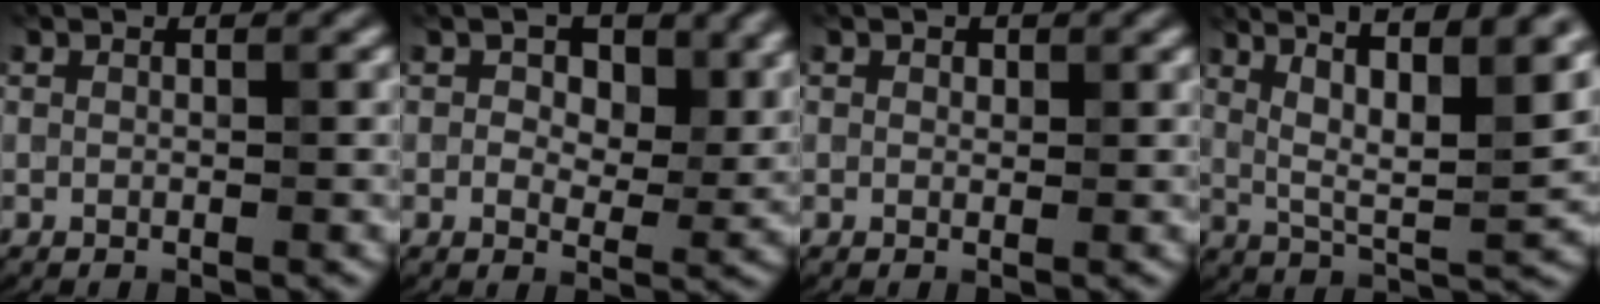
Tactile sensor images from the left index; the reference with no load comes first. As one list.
[{"total": 4.8, "force": [1.5, 3.0, 3.4], "torque": [-0.041, -0.006, 0.018]}, {"total": 0.6, "force": [0.4, 0.4, 0.2], "torque": [-0.001, -0.003, 0.004]}, {"total": 10.8, "force": [5.4, 2.7, 9.0], "torque": [-0.147, 0.016, 0.085]}]